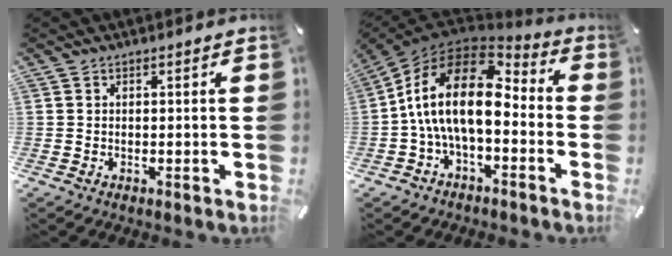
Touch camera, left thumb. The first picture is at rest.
{"total": 18.4, "force": [0.7, 10.2, 15.3], "torque": [-0.312, -0.002, 0.009]}